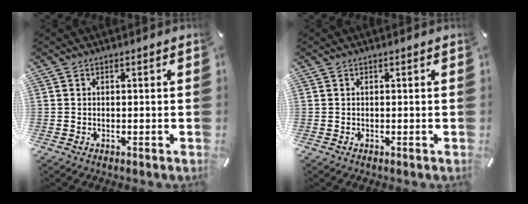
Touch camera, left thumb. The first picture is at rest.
{"total": 0.0}